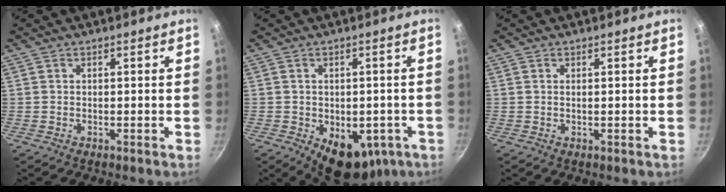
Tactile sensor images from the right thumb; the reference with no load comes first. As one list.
[{"total": 11.9, "force": [-4.3, 7.6, 8.1], "torque": [-0.062, -0.002, -0.040]}, {"total": 0.5, "force": [0.1, 0.1, 0.5], "torque": [-0.010, -0.001, 0.003]}]